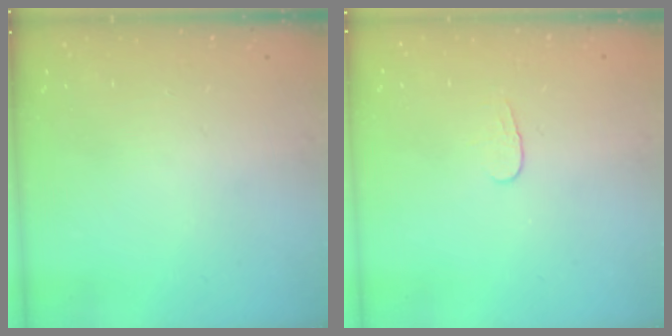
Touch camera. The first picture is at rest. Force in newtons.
{"total": 3.8, "press": 3.8, "slide": 0.3}